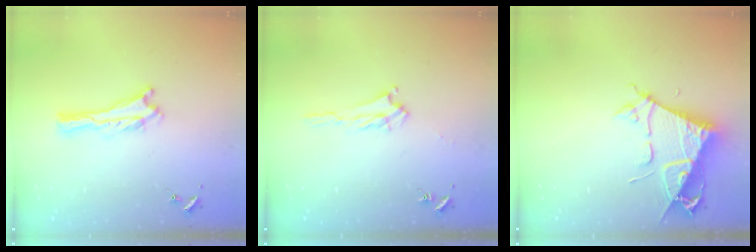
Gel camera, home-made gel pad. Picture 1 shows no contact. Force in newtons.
{"total": 2.4, "press": 2.4, "slide": 0.4}
{"total": 7.6, "press": 7.5, "slide": 0.9}